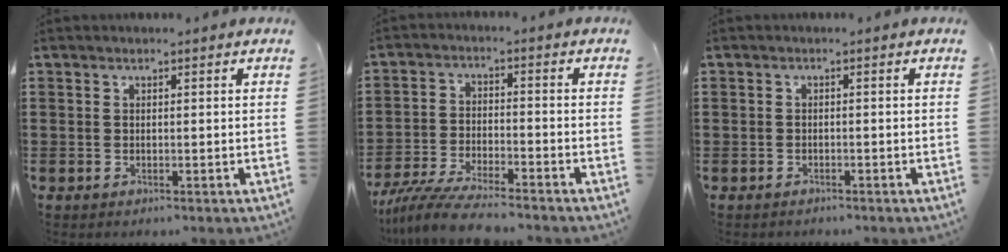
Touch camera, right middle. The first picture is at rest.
{"total": 6.9, "force": [-6.3, 0.2, 2.7], "torque": [-0.065, -0.010, -0.125]}
{"total": 0.7, "force": [-0.5, 0.5, -0.1], "torque": [0.003, 0.005, -0.013]}